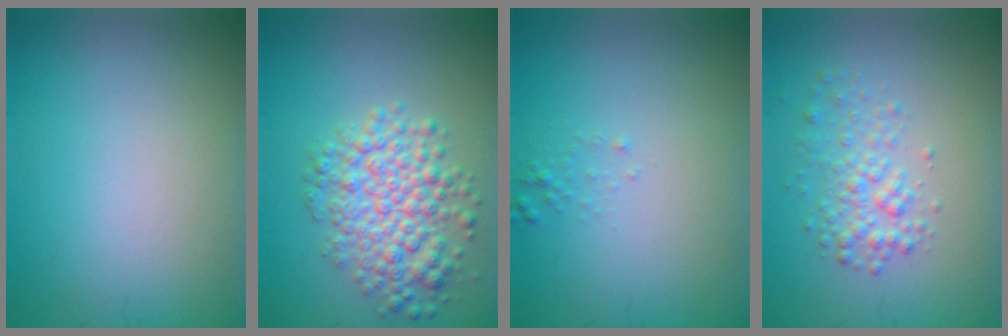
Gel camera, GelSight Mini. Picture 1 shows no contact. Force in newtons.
{"total": 5.6, "press": 5.6, "slide": 0.1}
{"total": 0.6, "press": 0.6, "slide": 0.1}
{"total": 2.5, "press": 2.5, "slide": 0.1}